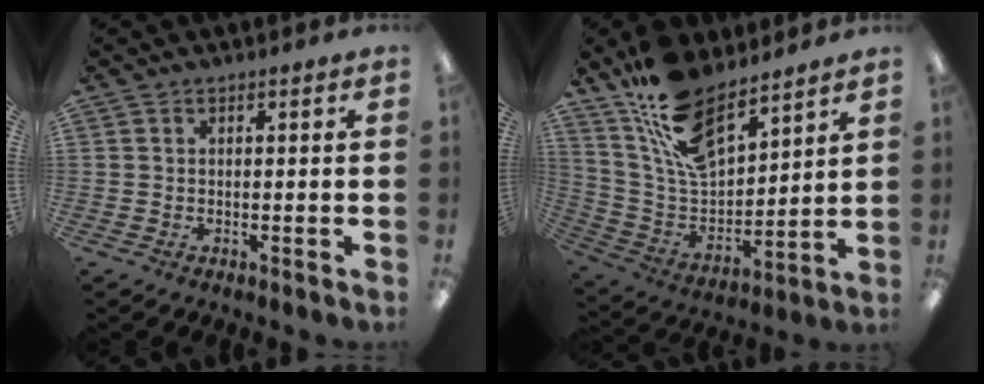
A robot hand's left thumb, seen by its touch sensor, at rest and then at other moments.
{"total": 16.8, "force": [12.4, 7.3, 8.7], "torque": [-0.190, -0.067, 0.227]}